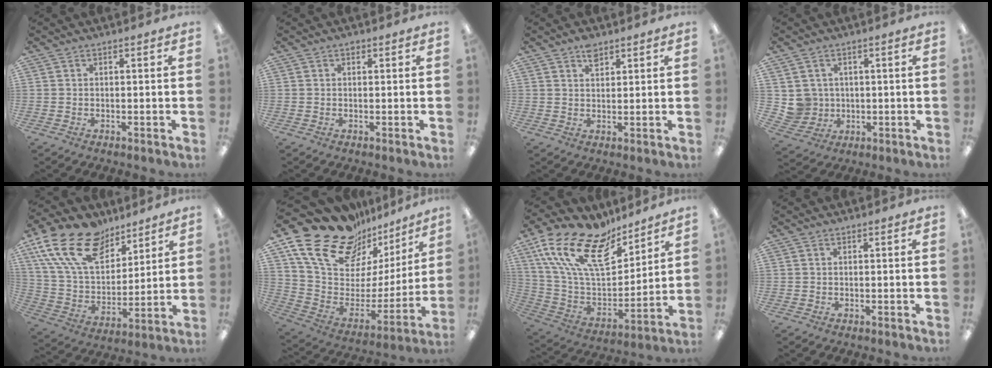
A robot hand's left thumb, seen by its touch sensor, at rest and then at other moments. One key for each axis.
{"total": 0.7, "fx": 0.5, "fy": 0.4, "fz": 0.3, "tx": 0.001, "ty": 0.000, "tz": 0.007}
{"total": 3.5, "fx": 2.4, "fy": 1.7, "fz": 1.8, "tx": -0.024, "ty": -0.007, "tz": 0.042}
{"total": 5.2, "fx": 1.4, "fy": 5.0, "fz": 0.2, "tx": -0.016, "ty": 0.003, "tz": 0.033}
{"total": 20.8, "fx": 12.5, "fy": 12.1, "fz": 11.4, "tx": -0.239, "ty": -0.057, "tz": 0.231}
{"total": 22.8, "fx": 16.8, "fy": 12.4, "fz": 9.3, "tx": -0.165, "ty": -0.118, "tz": 0.313}
{"total": 21.8, "fx": 13.4, "fy": 10.5, "fz": 13.6, "tx": -0.285, "ty": -0.076, "tz": 0.239}
{"total": 0.0}